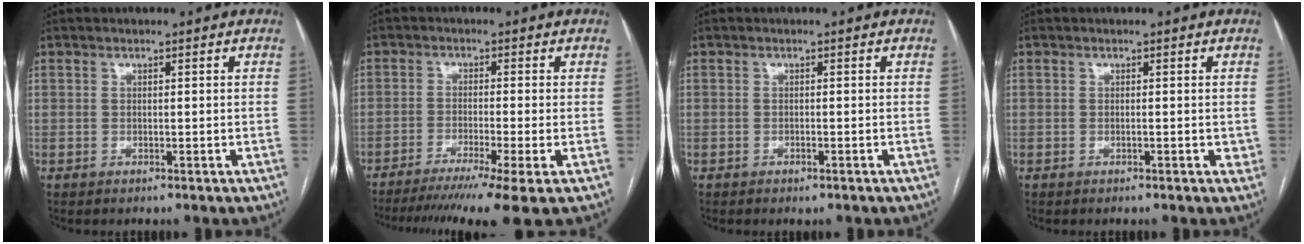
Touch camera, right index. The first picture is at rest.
{"total": 11.2, "force": [-8.1, -1.4, 7.5], "torque": [-0.114, -0.026, -0.125]}
{"total": 0.6, "force": [-0.4, 0.2, 0.4], "torque": [-0.008, -0.002, -0.003]}
{"total": 1.1, "force": [0.1, 0.5, 0.9], "torque": [-0.013, -0.002, 0.000]}